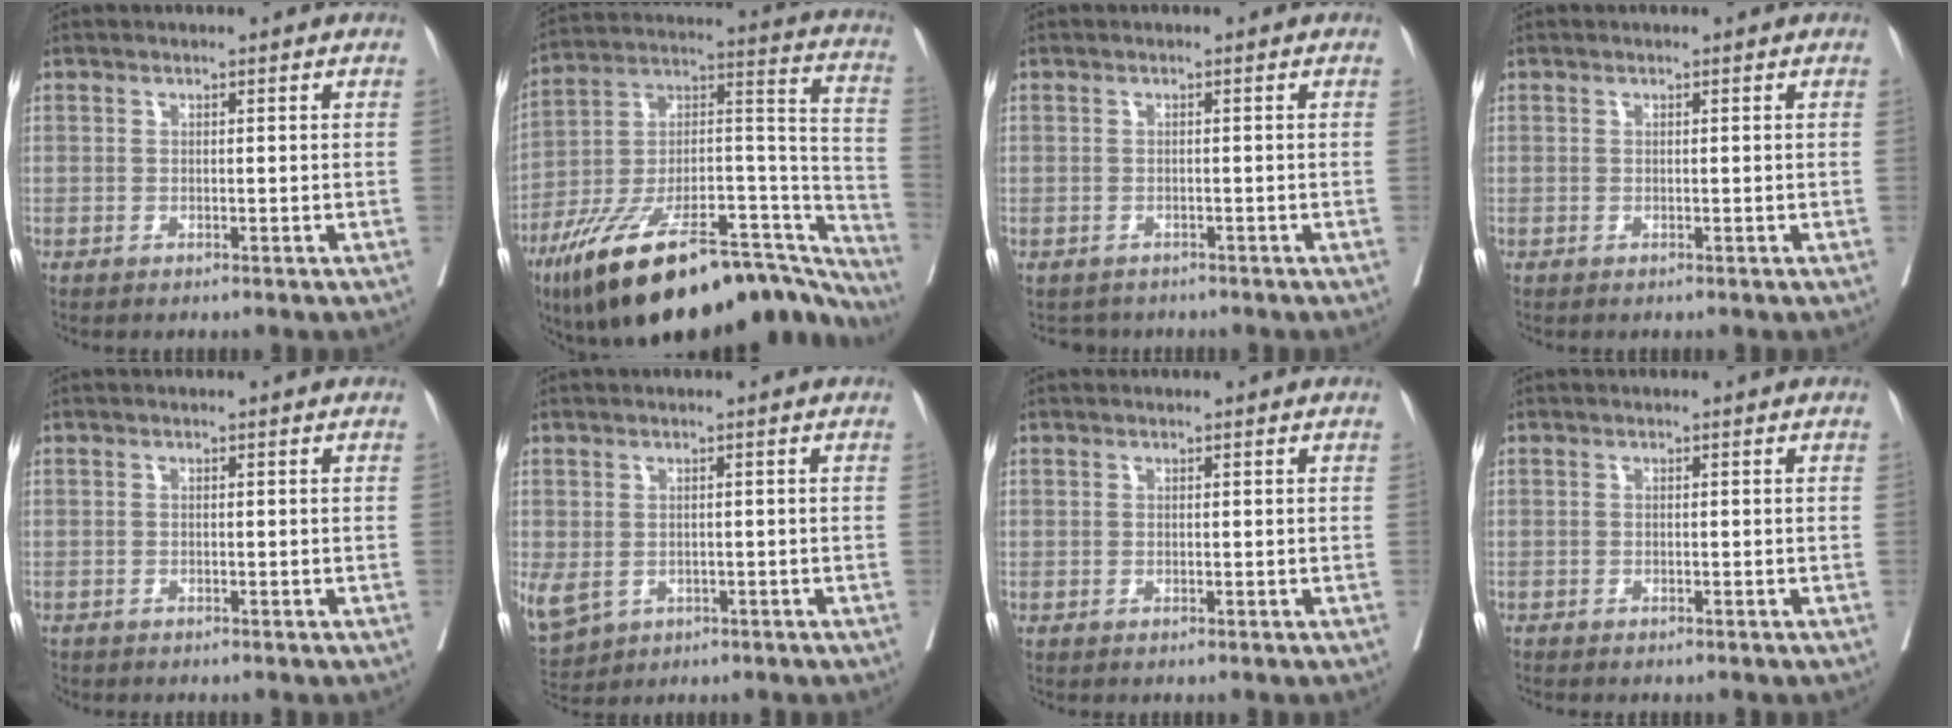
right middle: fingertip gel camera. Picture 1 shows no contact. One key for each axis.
{"total": 35.3, "fx": -25.8, "fy": 10.4, "fz": 21.7, "tx": -0.284, "ty": 0.014, "tz": -0.384}
{"total": 2.3, "fx": -1.9, "fy": 1.1, "fz": -0.3, "tx": 0.002, "ty": 0.000, "tz": -0.031}
{"total": 0.0}
{"total": 1.3, "fx": -1.2, "fy": 0.6, "fz": 0.2, "tx": -0.011, "ty": -0.004, "tz": -0.022}
{"total": 8.7, "fx": -2.7, "fy": 7.1, "fz": 4.3, "tx": -0.123, "ty": -0.003, "tz": -0.028}
{"total": 0.0}
{"total": 0.9, "fx": -0.8, "fy": 0.1, "fz": 0.3, "tx": -0.008, "ty": -0.002, "tz": -0.013}